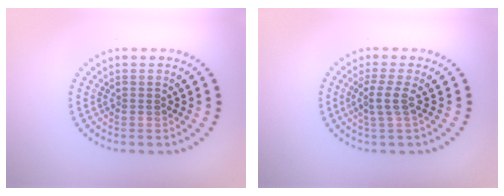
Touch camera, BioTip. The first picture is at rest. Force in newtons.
{"total": 2.1, "press": 1.5, "slide": 1.4}